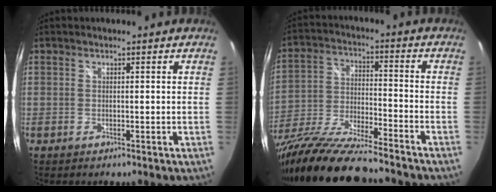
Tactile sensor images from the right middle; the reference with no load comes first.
{"total": 19.7, "force": [-16.3, 2.3, 10.9], "torque": [-0.217, -0.046, -0.287]}